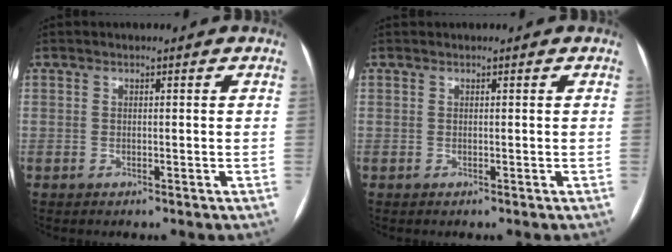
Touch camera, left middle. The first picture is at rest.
{"total": 0.0}